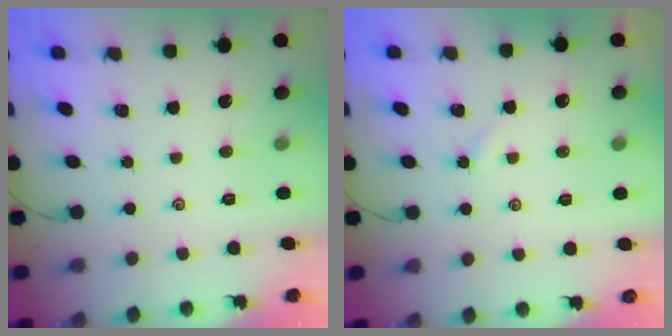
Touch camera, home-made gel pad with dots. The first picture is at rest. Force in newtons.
{"total": 2.2, "press": 2.2, "slide": 0.3}